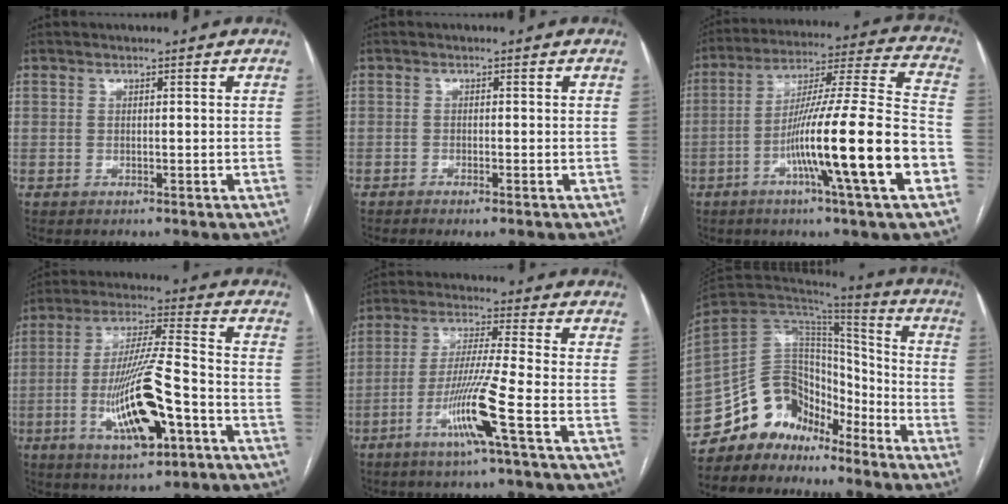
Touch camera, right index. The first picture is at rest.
{"total": 2.1, "force": [-1.6, 0.3, 1.4], "torque": [-0.019, -0.004, -0.022]}
{"total": 20.6, "force": [-7.0, -0.4, 19.4], "torque": [-0.306, -0.009, -0.121]}
{"total": 15.1, "force": [-5.2, 2.4, 14.0], "torque": [-0.269, -0.008, -0.085]}
{"total": 10.1, "force": [-4.4, -1.7, 8.9], "torque": [-0.173, -0.015, -0.089]}
{"total": 12.8, "force": [-10.4, 7.1, 2.5], "torque": [-0.040, 0.080, -0.186]}